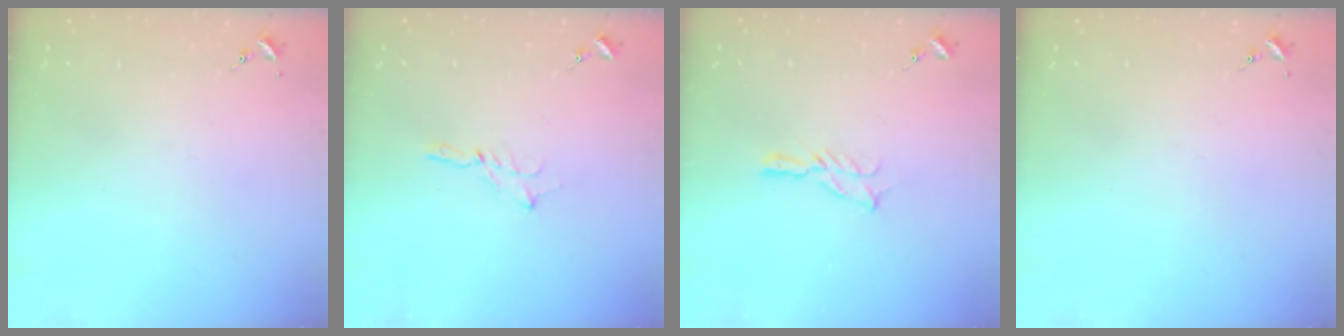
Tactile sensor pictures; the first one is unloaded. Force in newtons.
{"total": 3.0, "press": 3.0, "slide": 0.1}
{"total": 5.3, "press": 5.3, "slide": 0.5}
{"total": 0.0}